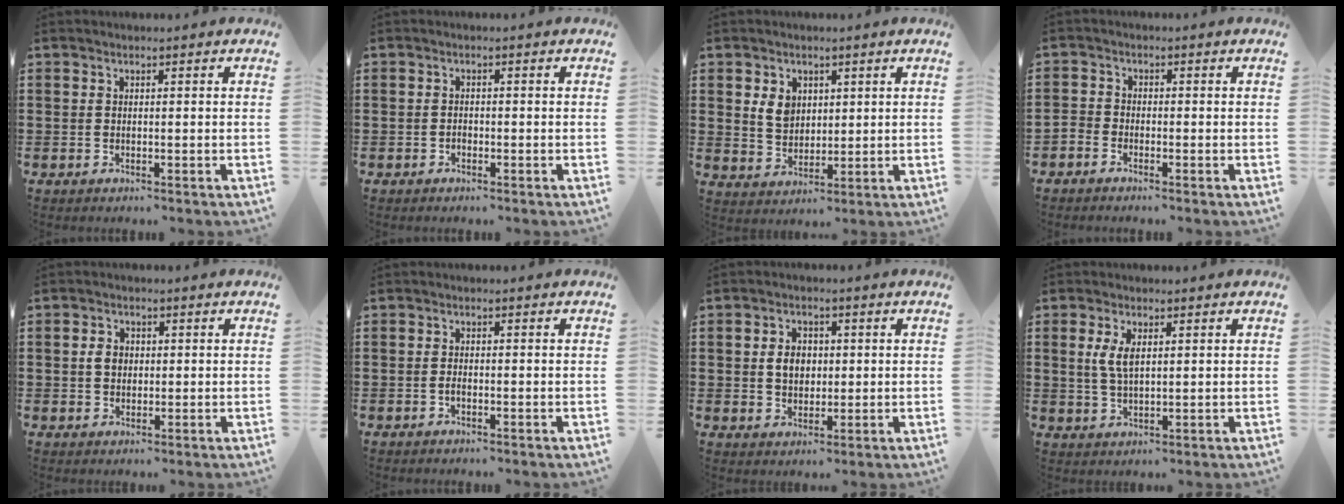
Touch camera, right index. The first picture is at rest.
{"total": 0.7, "force": [-0.5, 0.4, 0.3], "torque": [-0.008, -0.001, -0.010]}
{"total": 4.1, "force": [1.5, 3.3, 1.9], "torque": [-0.049, 0.011, 0.027]}
{"total": 1.5, "force": [-1.4, 0.4, -0.1], "torque": [-0.002, 0.004, -0.031]}
{"total": 2.4, "force": [0.1, 1.9, 1.5], "torque": [-0.033, 0.009, 0.000]}
{"total": 0.9, "force": [-0.5, 0.2, 0.7], "torque": [-0.014, -0.005, -0.008]}
{"total": 3.8, "force": [0.1, 2.9, 2.4], "torque": [-0.047, 0.007, -0.002]}
{"total": 3.8, "force": [1.0, 1.6, 3.4], "torque": [-0.078, 0.003, 0.013]}